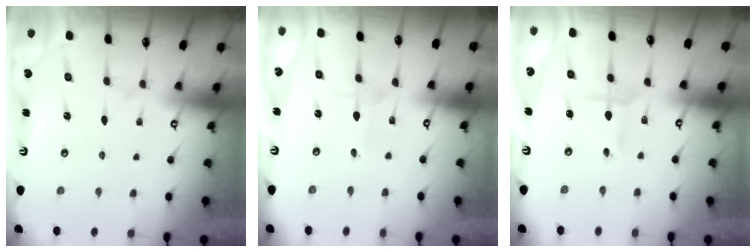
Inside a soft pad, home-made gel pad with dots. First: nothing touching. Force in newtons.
{"total": 0.8, "press": 0.8, "slide": 0.0}
{"total": 2.6, "press": 2.6, "slide": 0.3}